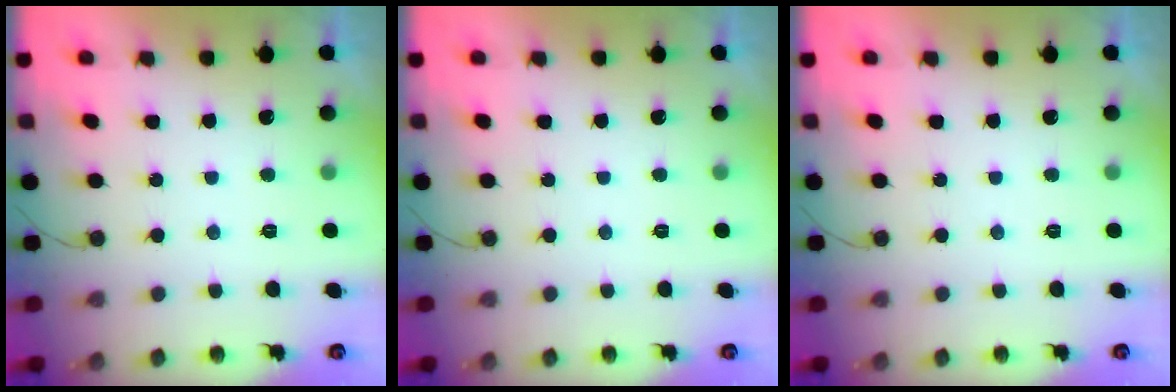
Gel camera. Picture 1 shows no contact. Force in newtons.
{"total": 0.0}
{"total": 0.0}